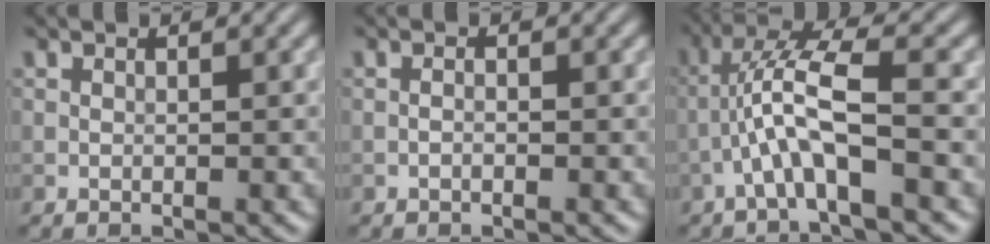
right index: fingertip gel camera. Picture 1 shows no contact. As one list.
[{"total": 0.6, "force": [-0.3, 0.2, 0.4], "torque": [-0.009, 0.000, -0.007]}, {"total": 5.5, "force": [-2.1, 0.9, 5.0], "torque": [-0.104, 0.021, -0.042]}]